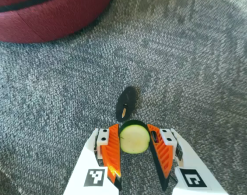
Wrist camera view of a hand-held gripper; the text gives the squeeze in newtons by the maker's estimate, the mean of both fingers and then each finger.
{"total": 9.6, "left": 9.5, "right": 9.7}